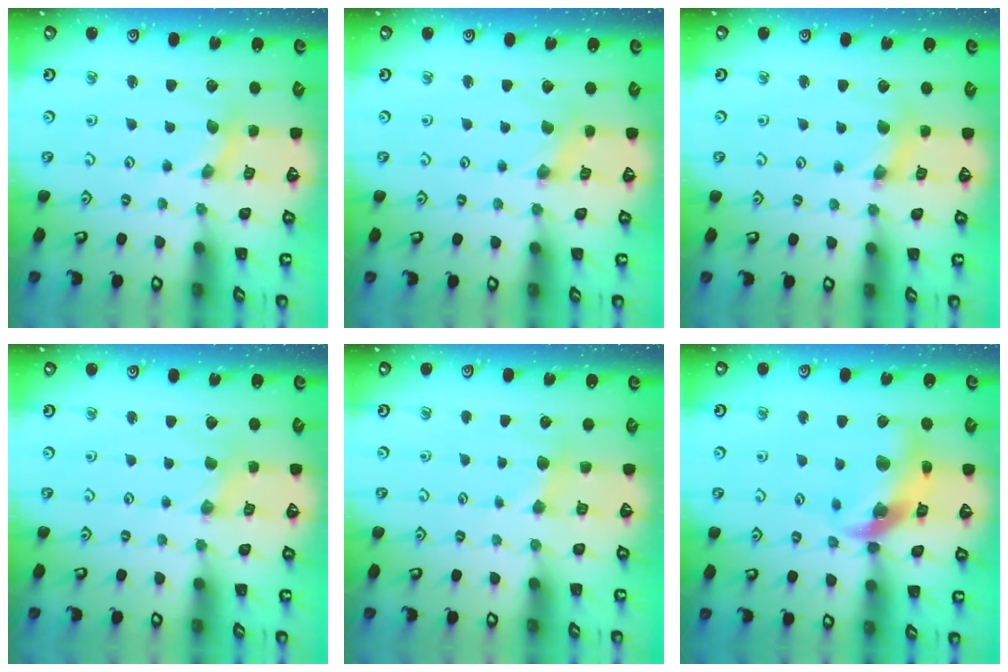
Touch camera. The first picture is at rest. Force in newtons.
{"total": 0.0}
{"total": 4.4, "press": 4.4, "slide": 0.5}
{"total": 1.4, "press": 1.4, "slide": 0.2}
{"total": 2.5, "press": 2.4, "slide": 0.2}
{"total": 16.6, "press": 16.4, "slide": 2.2}